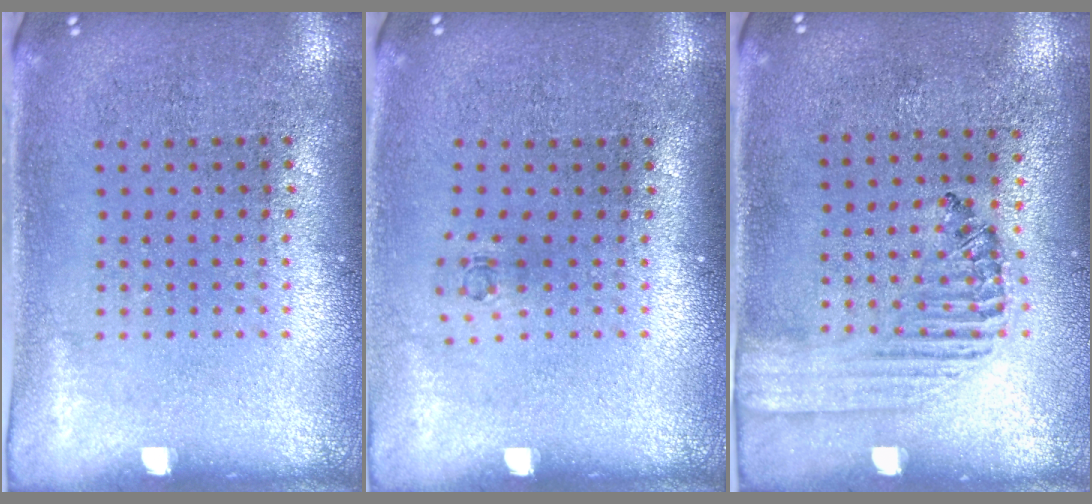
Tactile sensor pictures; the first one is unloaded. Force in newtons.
{"total": 0.7, "press": 0.3, "slide": 0.6}
{"total": 1.4, "press": 1.2, "slide": 0.7}